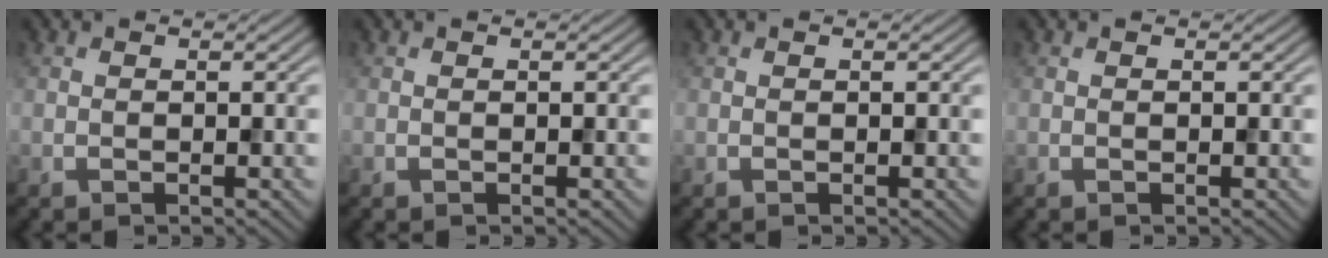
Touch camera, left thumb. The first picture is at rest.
{"total": 0.0}
{"total": 0.0}
{"total": 0.0}